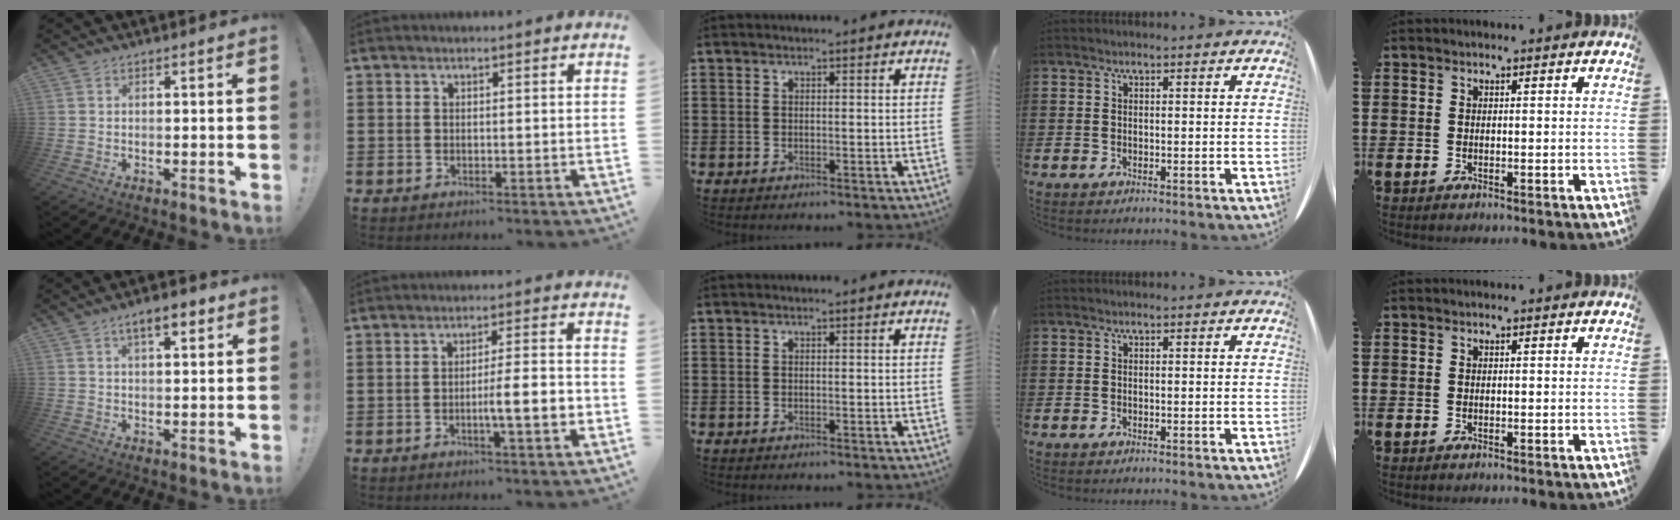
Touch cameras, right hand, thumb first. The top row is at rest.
{"thumb": {"total": 6.4, "force": [3.4, 2.2, 4.9], "torque": [-0.066, -0.011, 0.053]}, "index": {"total": 6.0, "force": [-1.6, 0.6, 5.7], "torque": [-0.094, -0.001, -0.027]}}